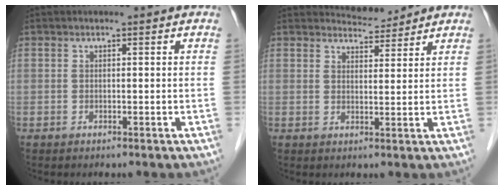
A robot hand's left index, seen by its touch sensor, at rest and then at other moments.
{"total": 3.5, "force": [3.4, 0.4, -0.5], "torque": [-0.003, -0.004, 0.056]}